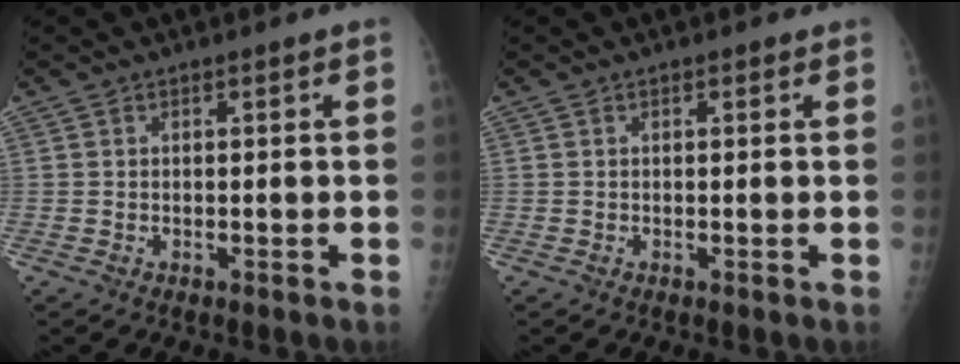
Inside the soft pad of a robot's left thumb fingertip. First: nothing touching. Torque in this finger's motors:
{"motor_torque": [0.56, -0.28, -0.04, -0.19, 0.00]}